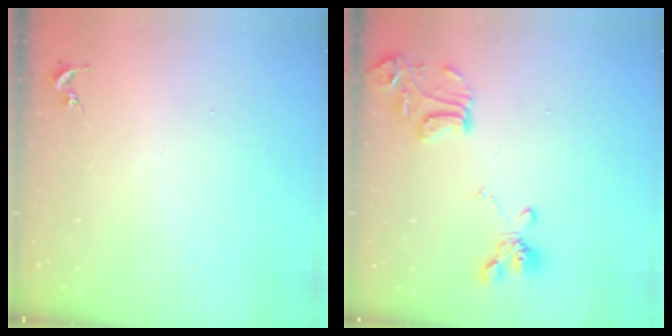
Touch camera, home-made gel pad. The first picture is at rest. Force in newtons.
{"total": 15.9, "press": 15.8, "slide": 1.7}